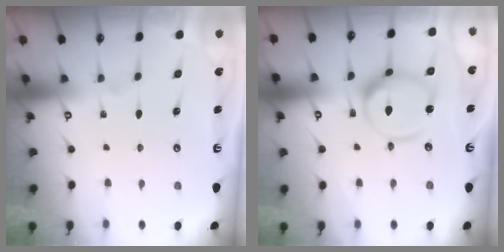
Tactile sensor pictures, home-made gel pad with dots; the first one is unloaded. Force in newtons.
{"total": 14.2, "press": 14.1, "slide": 1.8}